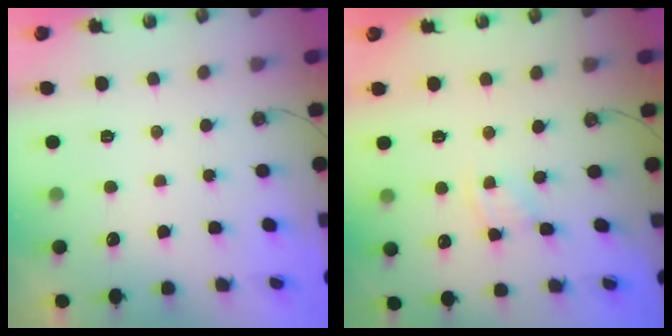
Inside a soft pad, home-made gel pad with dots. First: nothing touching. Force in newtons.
{"total": 2.6, "press": 2.6, "slide": 0.4}